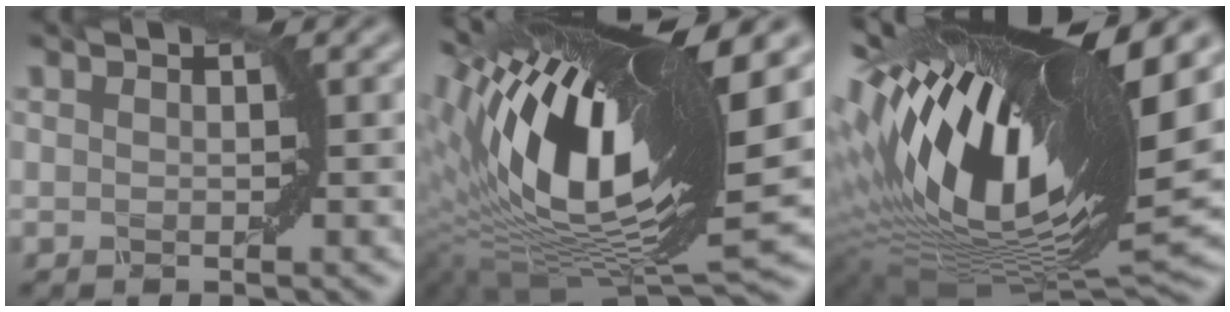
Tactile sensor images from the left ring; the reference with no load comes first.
{"total": 15.2, "force": [4.9, 5.6, 13.3], "torque": [-0.254, 0.010, 0.086]}
{"total": 17.7, "force": [4.1, 5.9, 16.2], "torque": [-0.294, 0.000, 0.082]}